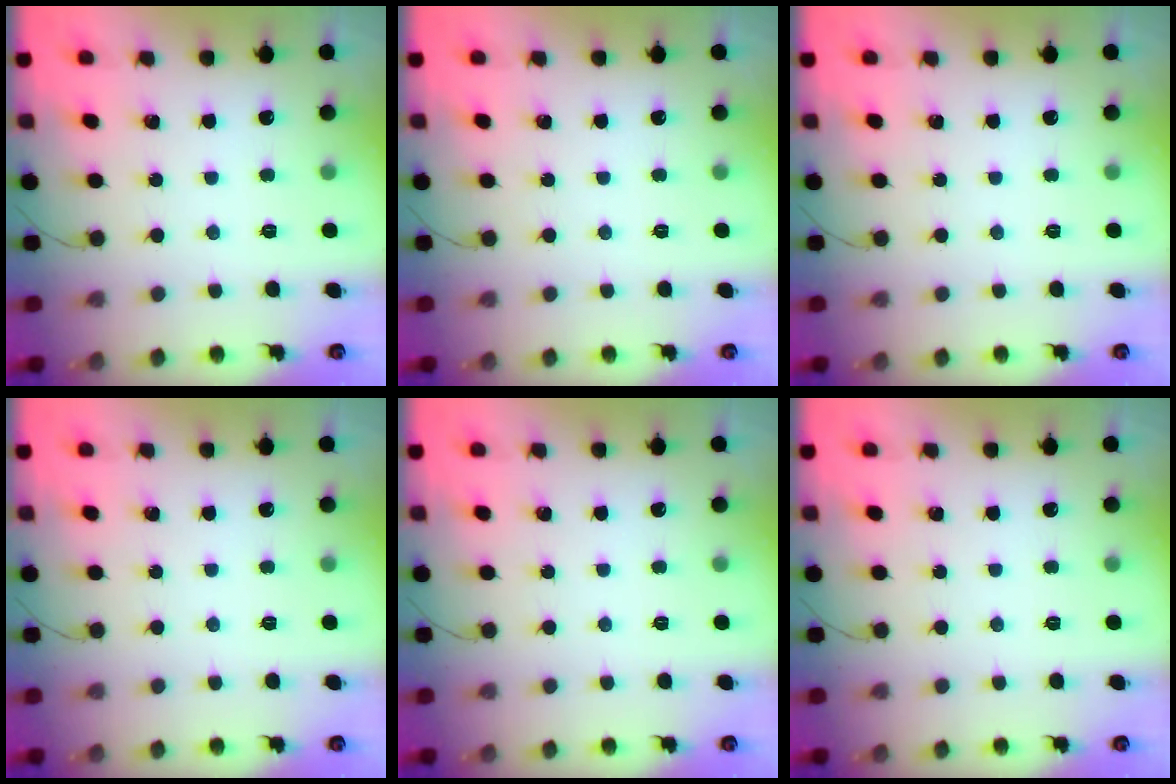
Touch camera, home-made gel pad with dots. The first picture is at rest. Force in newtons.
{"total": 0.0}
{"total": 0.0}
{"total": 0.0}
{"total": 0.0}
{"total": 0.0}